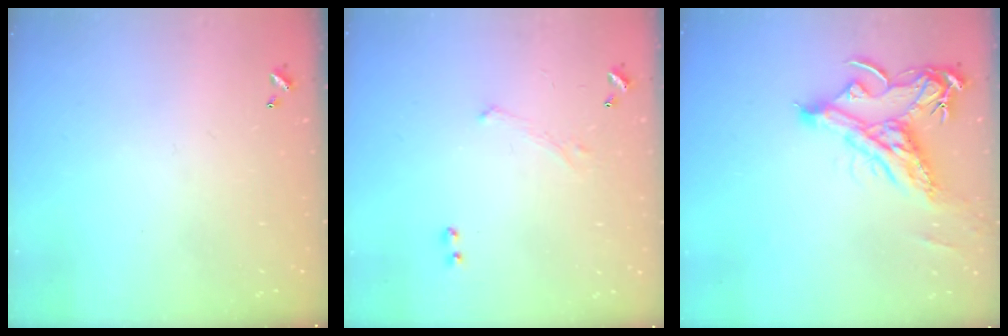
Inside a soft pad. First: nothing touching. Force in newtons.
{"total": 1.6, "press": 1.5, "slide": 0.6}
{"total": 8.6, "press": 8.4, "slide": 1.8}